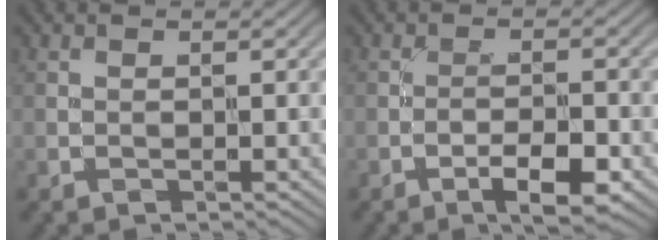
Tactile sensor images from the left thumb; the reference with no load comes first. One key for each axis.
{"total": 4.7, "fx": -2.6, "fy": 1.3, "fz": 3.6, "tx": -0.060, "ty": 0.008, "tz": -0.041}